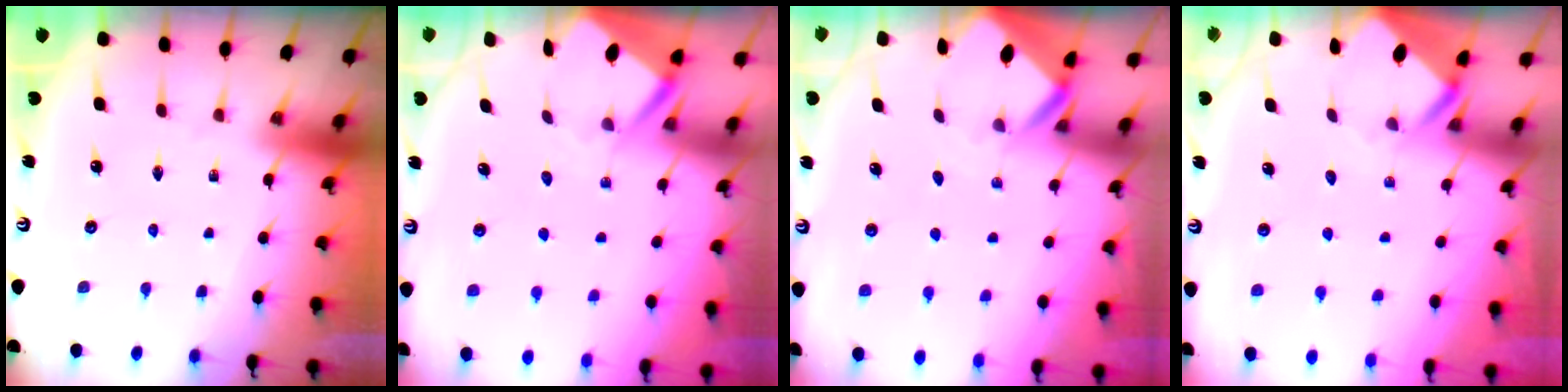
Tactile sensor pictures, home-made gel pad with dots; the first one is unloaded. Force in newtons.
{"total": 3.3, "press": 3.3, "slide": 0.3}
{"total": 2.4, "press": 2.4, "slide": 0.1}
{"total": 3.9, "press": 3.9, "slide": 0.3}